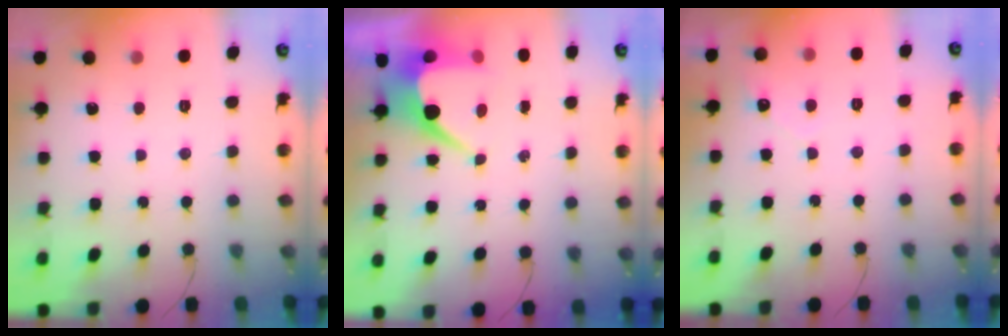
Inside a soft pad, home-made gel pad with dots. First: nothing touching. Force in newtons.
{"total": 7.6, "press": 7.5, "slide": 0.9}
{"total": 1.7, "press": 1.7, "slide": 0.1}